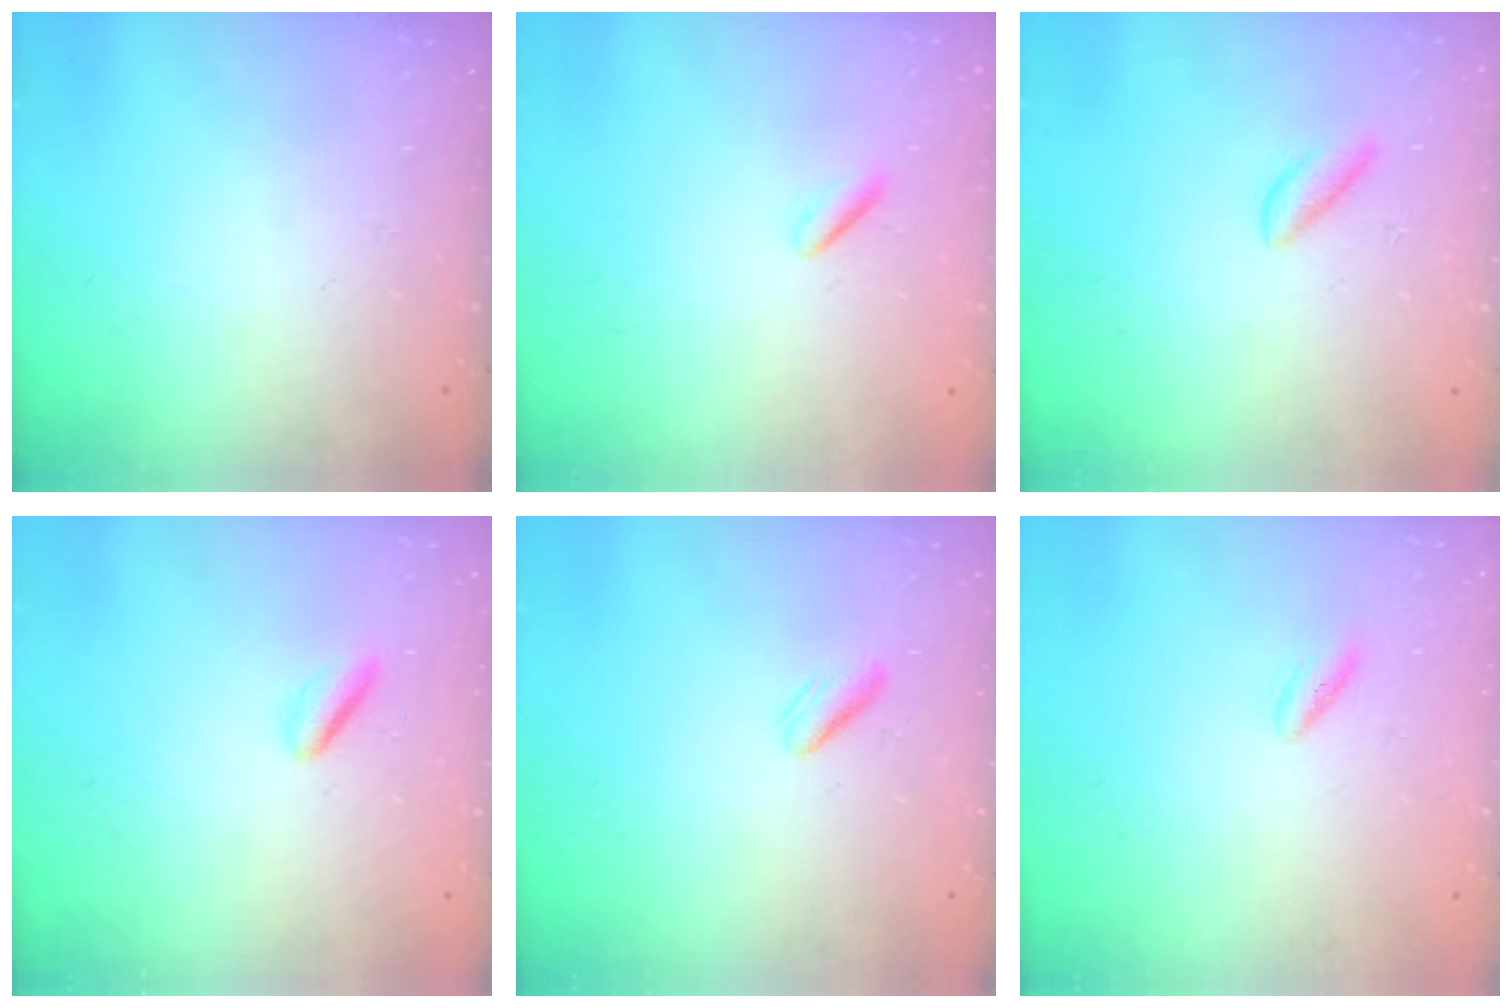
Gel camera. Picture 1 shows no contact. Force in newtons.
{"total": 0.6, "press": 0.0, "slide": 0.6}
{"total": 2.9, "press": 2.9, "slide": 0.3}
{"total": 2.7, "press": 2.6, "slide": 0.7}
{"total": 2.1, "press": 2.0, "slide": 0.7}
{"total": 1.9, "press": 1.6, "slide": 1.0}